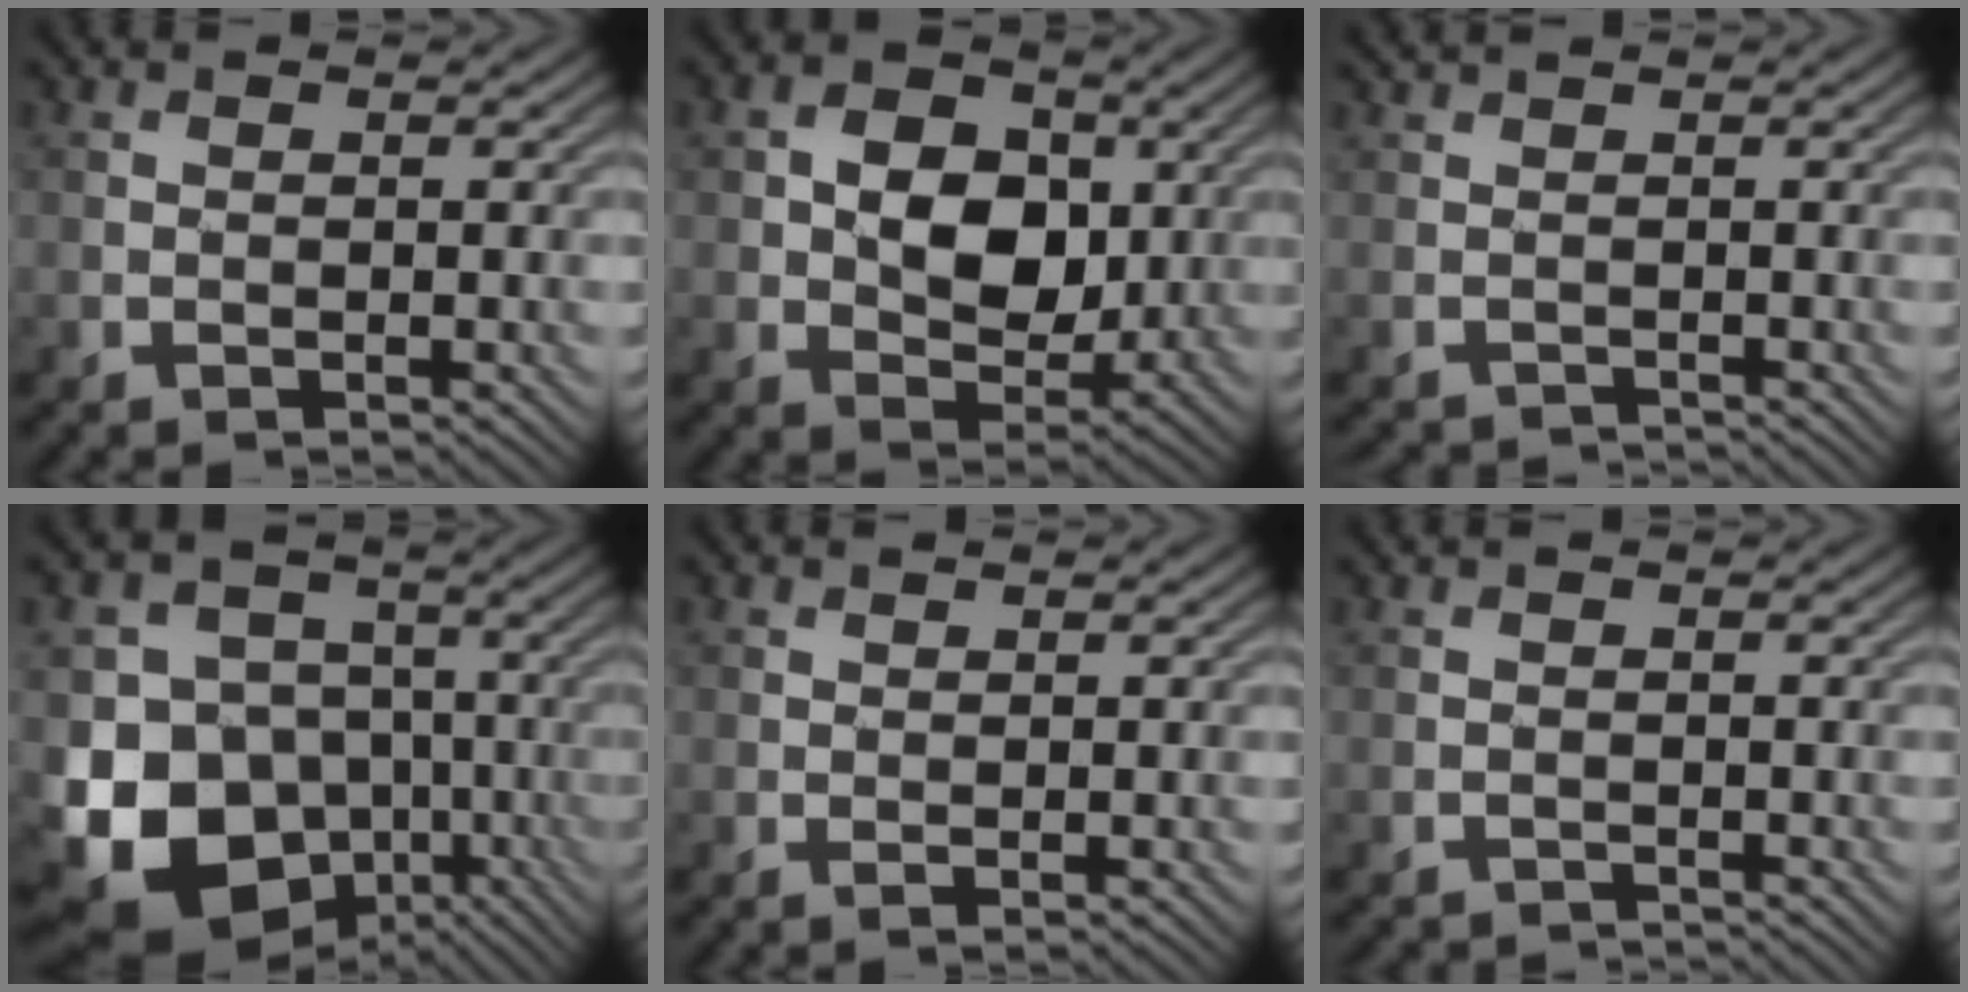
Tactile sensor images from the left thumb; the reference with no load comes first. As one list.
[{"total": 7.6, "force": [0.9, 5.6, 5.1], "torque": [-0.091, 0.002, 0.009]}, {"total": 1.2, "force": [-1.1, 0.2, 0.5], "torque": [-0.015, -0.009, -0.025]}, {"total": 15.6, "force": [-5.8, 12.9, 6.6], "torque": [-0.160, -0.030, -0.110]}, {"total": 0.5, "force": [0.2, 0.0, 0.5], "torque": [-0.010, 0.001, 0.003]}, {"total": 1.4, "force": [-1.3, 0.2, 0.3], "torque": [0.002, -0.005, -0.024]}]